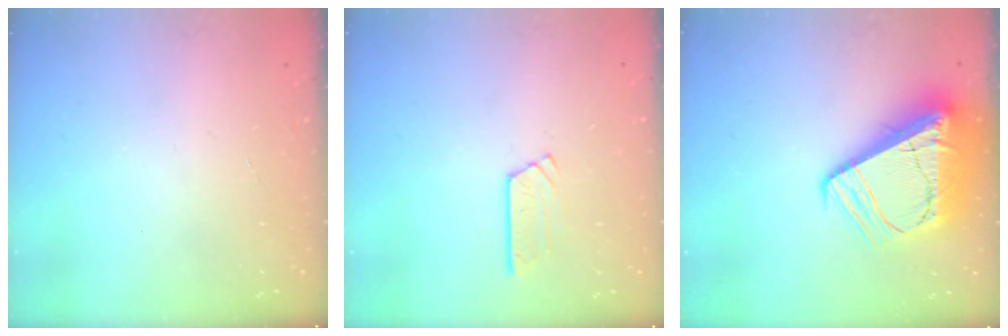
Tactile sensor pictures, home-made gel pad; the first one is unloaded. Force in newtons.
{"total": 3.6, "press": 3.6, "slide": 0.4}
{"total": 20.8, "press": 20.6, "slide": 2.3}